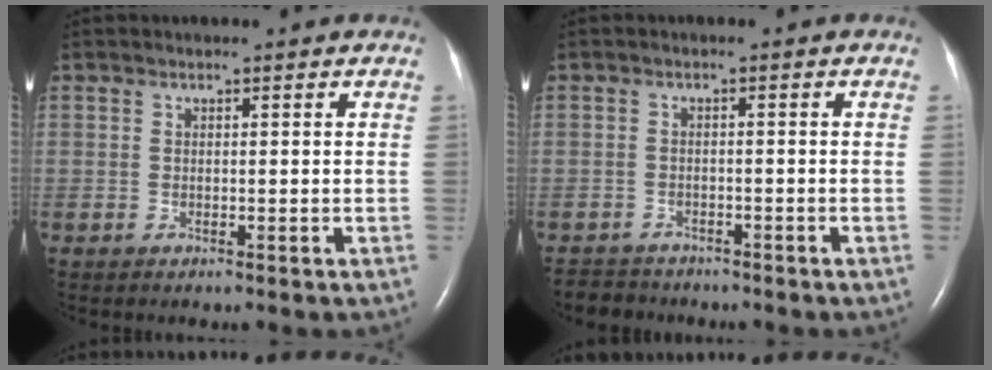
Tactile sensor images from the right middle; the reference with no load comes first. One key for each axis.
{"total": 4.1, "fx": -3.8, "fy": 1.4, "fz": -0.3, "tx": 0.000, "ty": -0.008, "tz": -0.063}